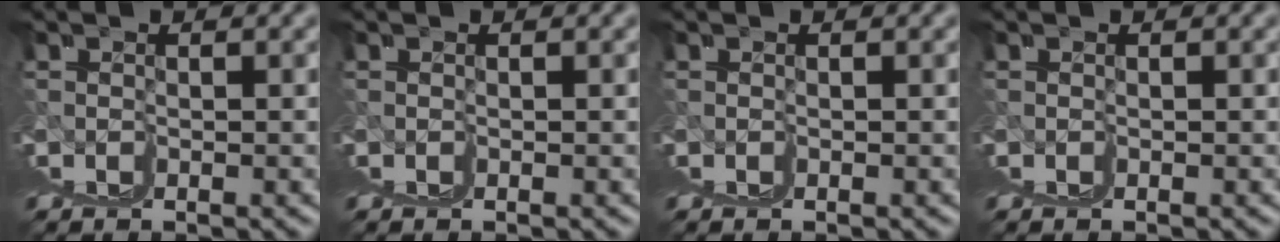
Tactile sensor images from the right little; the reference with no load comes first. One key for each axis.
{"total": 0.0}
{"total": 0.0}
{"total": 0.0}